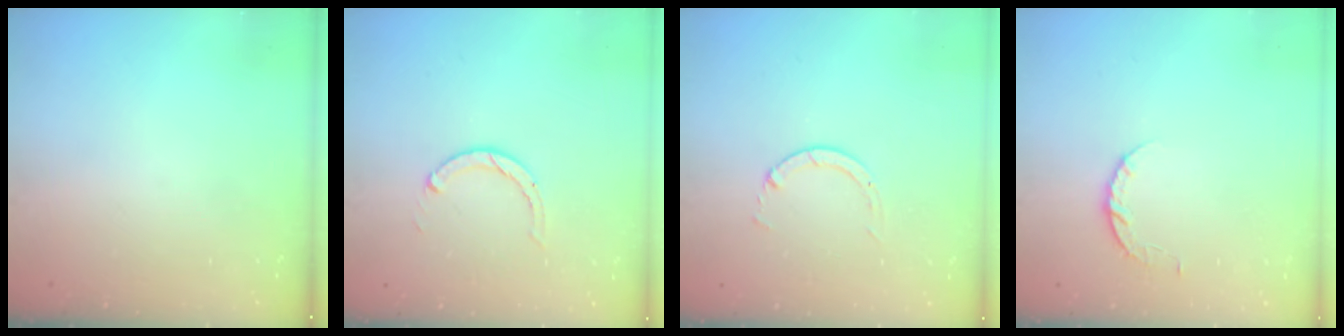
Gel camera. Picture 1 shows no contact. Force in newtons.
{"total": 1.9, "press": 1.9, "slide": 0.2}
{"total": 1.3, "press": 1.2, "slide": 0.3}
{"total": 5.2, "press": 5.2, "slide": 0.8}